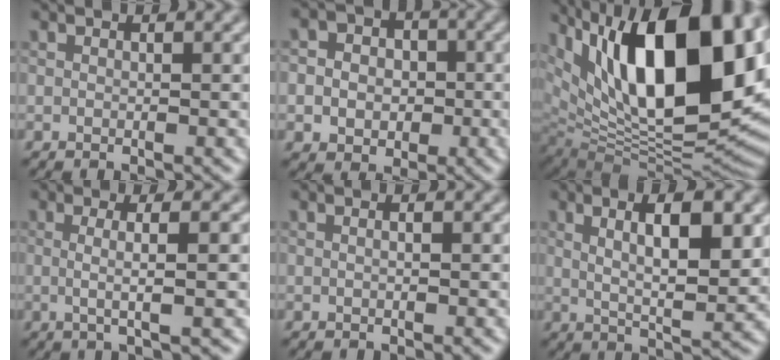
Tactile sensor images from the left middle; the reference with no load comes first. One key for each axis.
{"total": 6.1, "fx": -0.3, "fy": 5.4, "fz": 2.8, "tx": -0.030, "ty": 0.030, "tz": -0.030}
{"total": 18.6, "fx": 5.8, "fy": 8.9, "fz": 15.3, "tx": -0.231, "ty": 0.025, "tz": 0.099}
{"total": 3.5, "fx": -0.3, "fy": 0.6, "fz": 3.5, "tx": -0.061, "ty": 0.003, "tz": -0.004}
{"total": 0.7, "fx": -0.1, "fy": 0.3, "fz": 0.7, "tx": -0.003, "ty": -0.001, "tz": -0.008}
{"total": 6.9, "fx": 1.5, "fy": 1.8, "fz": 6.5, "tx": -0.098, "ty": 0.000, "tz": 0.031}